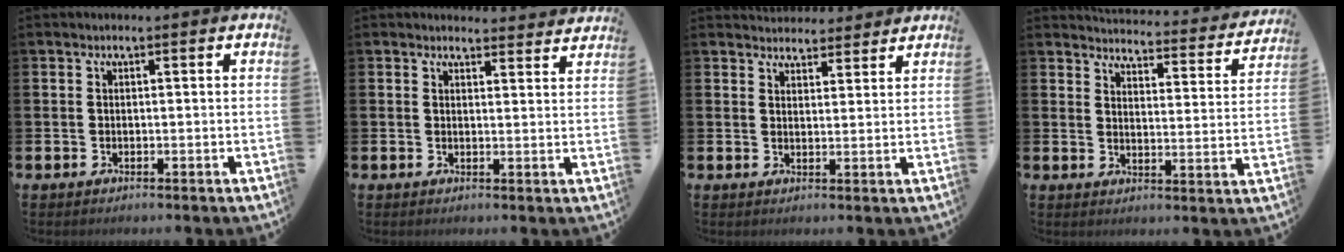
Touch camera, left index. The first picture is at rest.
{"total": 2.8, "force": [2.7, 0.4, -0.2], "torque": [0.012, -0.022, 0.047]}
{"total": 3.8, "force": [3.6, 1.2, -0.3], "torque": [0.002, -0.019, 0.066]}
{"total": 3.7, "force": [3.6, 0.6, 0.4], "torque": [-0.018, -0.037, 0.055]}